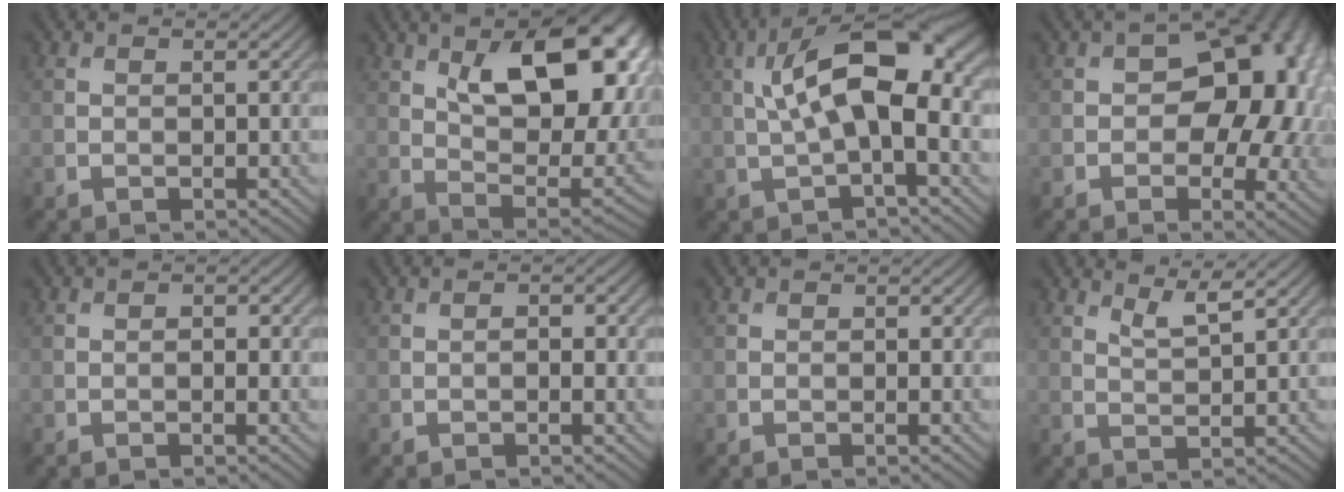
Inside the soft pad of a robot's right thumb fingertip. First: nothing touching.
{"total": 19.0, "force": [7.0, 9.7, 14.7], "torque": [-0.213, 0.016, 0.105]}
{"total": 11.2, "force": [0.9, 4.1, 10.4], "torque": [-0.180, 0.017, 0.016]}
{"total": 14.6, "force": [0.9, 9.5, 11.0], "torque": [-0.108, -0.008, 0.025]}
{"total": 1.0, "force": [-0.2, 0.3, 0.9], "torque": [-0.013, -0.002, 0.000]}
{"total": 1.3, "force": [-0.3, 0.4, 1.2], "torque": [-0.019, -0.002, 0.000]}
{"total": 0.0}
{"total": 2.8, "force": [2.0, 0.3, 1.9], "torque": [-0.036, -0.001, 0.050]}